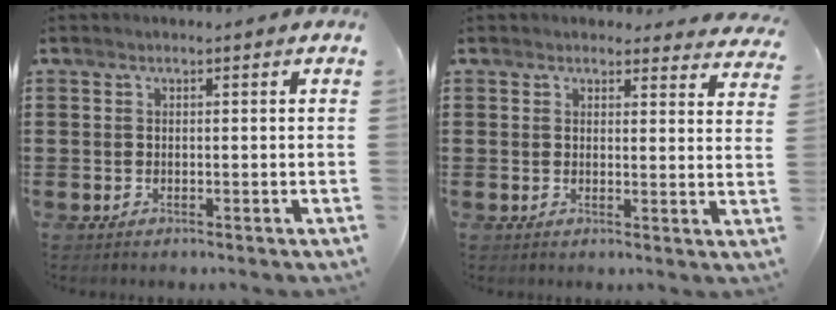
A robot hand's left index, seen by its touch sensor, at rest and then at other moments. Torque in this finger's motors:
{"motor_torque": [2.13, -0.01, 0.04, -0.04]}